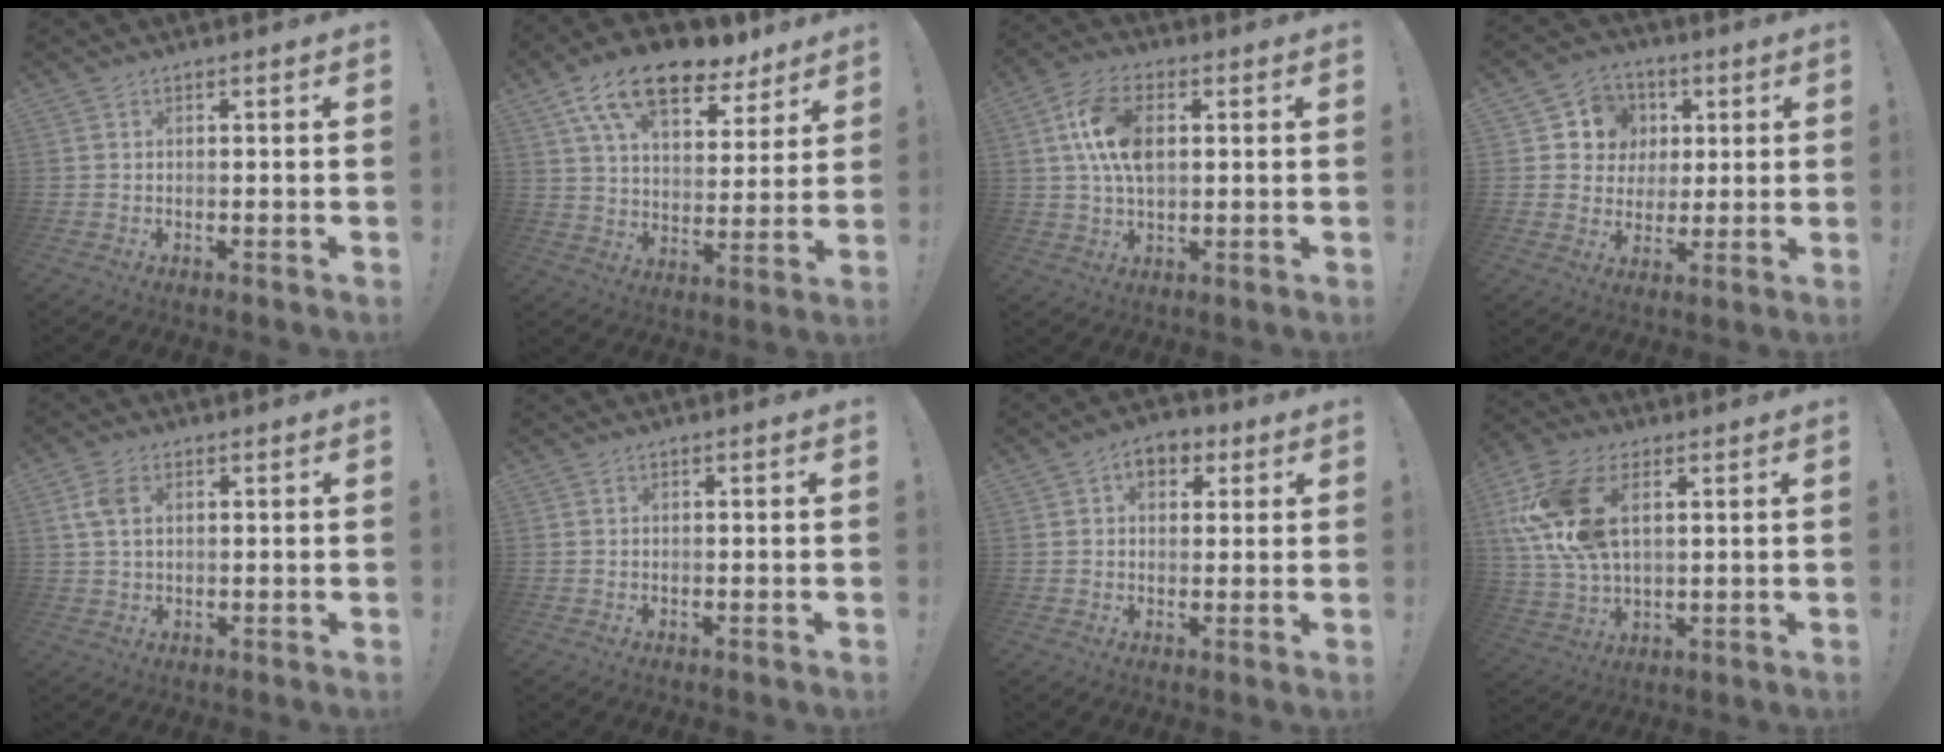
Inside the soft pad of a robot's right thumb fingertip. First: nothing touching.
{"total": 17.0, "force": [11.3, 8.1, 9.7], "torque": [-0.163, -0.068, 0.200]}
{"total": 12.2, "force": [2.2, 7.2, 9.6], "torque": [-0.191, 0.003, 0.040]}
{"total": 8.9, "force": [1.5, 8.6, 1.9], "torque": [-0.024, -0.005, 0.037]}
{"total": 11.4, "force": [3.9, 7.0, 8.2], "torque": [-0.167, -0.005, 0.073]}
{"total": 0.0}
{"total": 6.6, "force": [2.8, 4.6, 3.9], "torque": [-0.043, -0.004, 0.048]}
{"total": 18.1, "force": [5.4, 11.2, 13.2], "torque": [-0.265, -0.010, 0.100]}